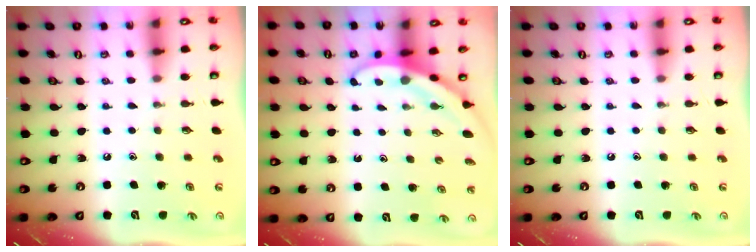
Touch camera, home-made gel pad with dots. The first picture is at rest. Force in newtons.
{"total": 3.1, "press": 3.1, "slide": 0.1}
{"total": 0.0}